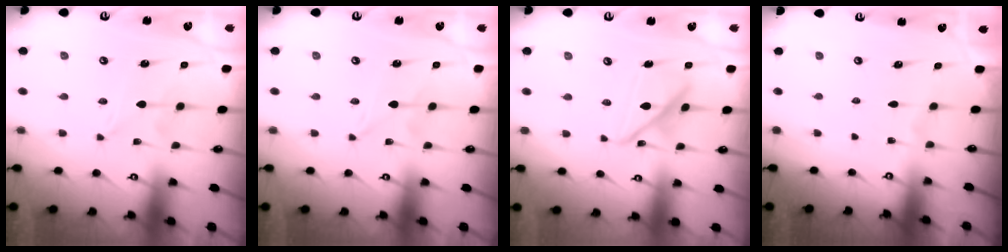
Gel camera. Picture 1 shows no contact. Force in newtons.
{"total": 0.0}
{"total": 11.5, "press": 11.5, "slide": 0.9}
{"total": 0.0}